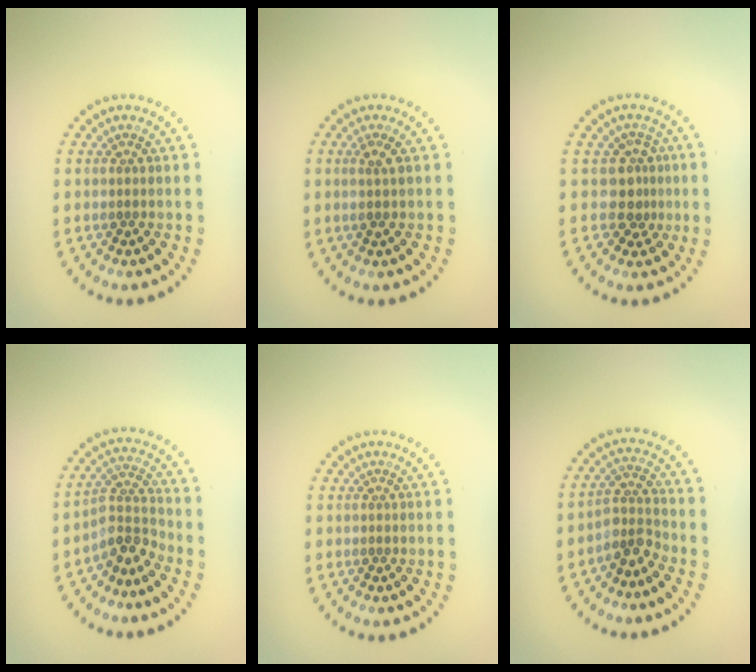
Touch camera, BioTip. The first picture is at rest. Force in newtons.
{"total": 1.3, "press": 1.1, "slide": 0.7}
{"total": 2.6, "press": 2.0, "slide": 1.8}
{"total": 3.4, "press": 2.3, "slide": 2.5}
{"total": 0.0}
{"total": 2.8, "press": 2.0, "slide": 1.9}